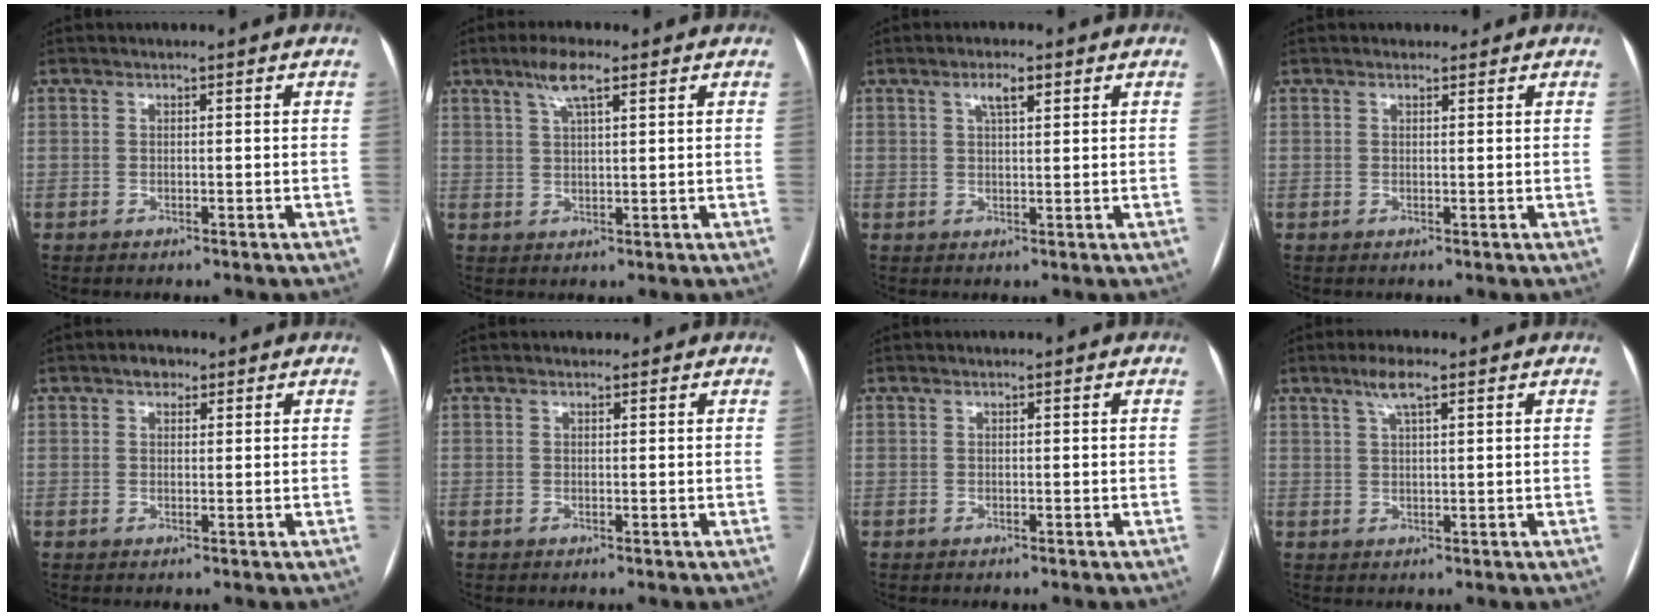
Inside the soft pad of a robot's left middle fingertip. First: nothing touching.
{"total": 4.9, "force": [2.9, 0.8, 3.8], "torque": [-0.077, 0.011, 0.053]}
{"total": 3.0, "force": [1.6, 0.8, 2.4], "torque": [-0.048, 0.006, 0.028]}
{"total": 0.9, "force": [0.7, 0.6, 0.1], "torque": [-0.006, 0.004, 0.008]}
{"total": 2.1, "force": [1.3, 1.4, 1.0], "torque": [-0.015, 0.008, 0.019]}
{"total": 0.6, "force": [0.5, 0.3, 0.1], "torque": [-0.010, 0.002, 0.005]}
{"total": 0.0}
{"total": 3.9, "force": [2.3, 0.6, 3.1], "torque": [-0.063, 0.009, 0.045]}